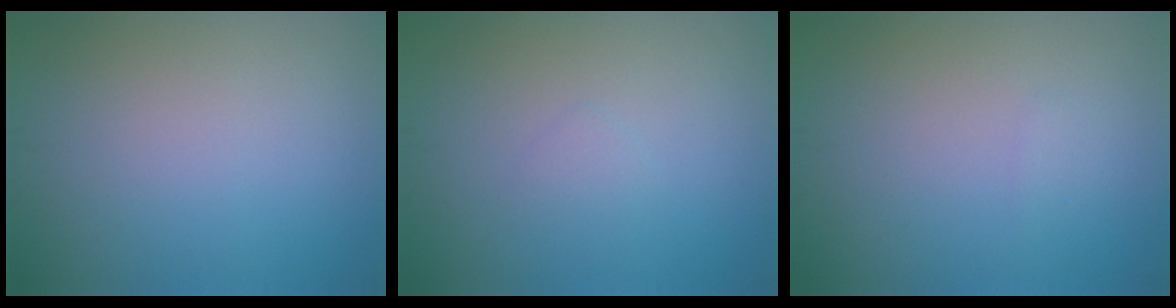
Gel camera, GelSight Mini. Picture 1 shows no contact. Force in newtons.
{"total": 0.6, "press": 0.6, "slide": 0.0}
{"total": 0.5, "press": 0.5, "slide": 0.0}